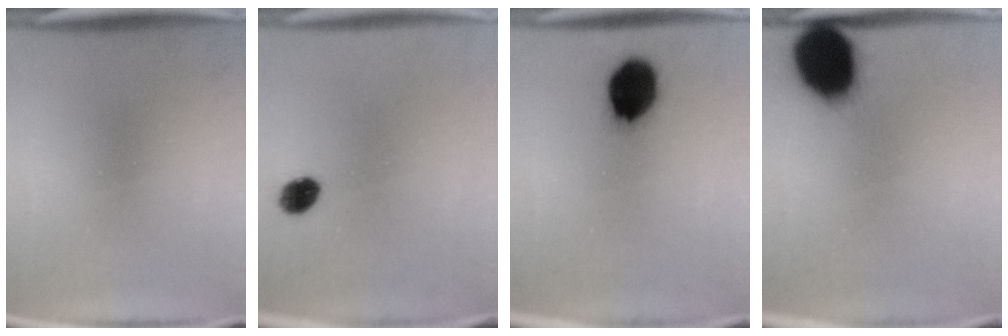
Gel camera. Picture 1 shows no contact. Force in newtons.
{"total": 4.2}
{"total": 12.0}
{"total": 17.2}